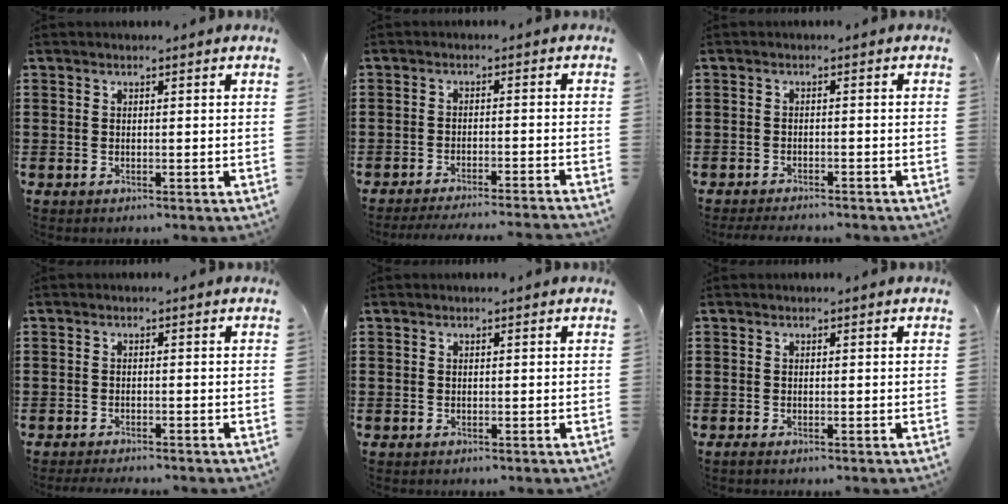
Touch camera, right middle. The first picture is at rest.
{"total": 2.8, "force": [-2.7, -0.4, 0.7], "torque": [-0.011, -0.001, -0.055]}
{"total": 1.7, "force": [-1.7, 0.0, 0.2], "torque": [-0.006, 0.000, -0.034]}
{"total": 1.2, "force": [-1.2, -0.1, 0.2], "torque": [-0.005, 0.000, -0.024]}
{"total": 0.0}
{"total": 0.0}